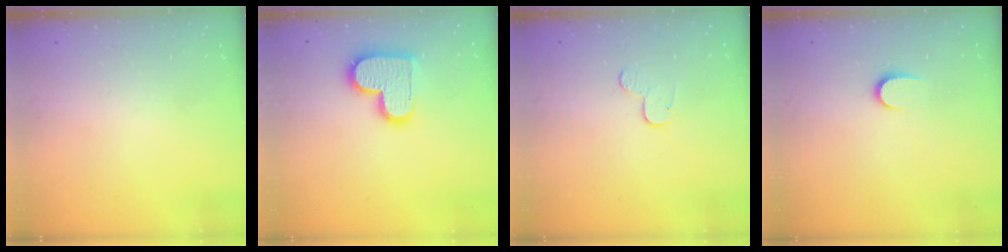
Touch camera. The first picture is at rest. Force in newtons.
{"total": 14.2, "press": 14.2, "slide": 0.9}
{"total": 3.7, "press": 3.7, "slide": 0.4}
{"total": 5.4, "press": 5.4, "slide": 0.6}